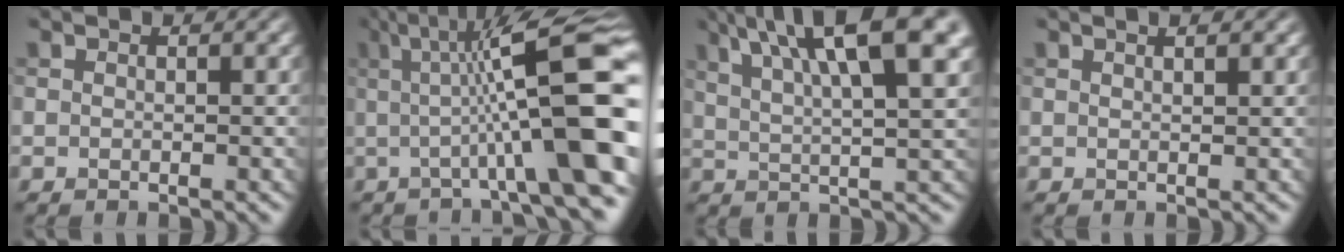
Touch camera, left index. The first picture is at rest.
{"total": 12.9, "force": [0.2, 2.1, 12.7], "torque": [-0.168, 0.020, 0.000]}
{"total": 12.5, "force": [6.9, 3.4, 9.9], "torque": [-0.134, 0.023, 0.099]}
{"total": 1.7, "force": [1.2, 0.5, 1.1], "torque": [-0.008, 0.001, 0.008]}